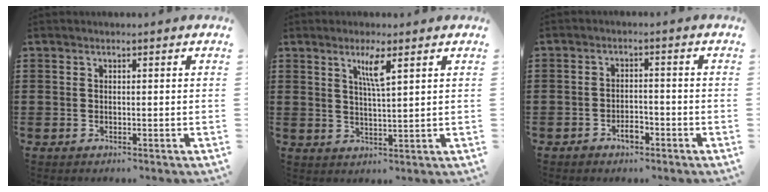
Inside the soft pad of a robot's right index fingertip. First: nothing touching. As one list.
[{"total": 3.9, "force": [2.2, 0.2, 3.3], "torque": [-0.063, -0.002, 0.033]}, {"total": 2.7, "force": [-1.9, 1.3, 1.4], "torque": [-0.029, 0.003, -0.038]}]